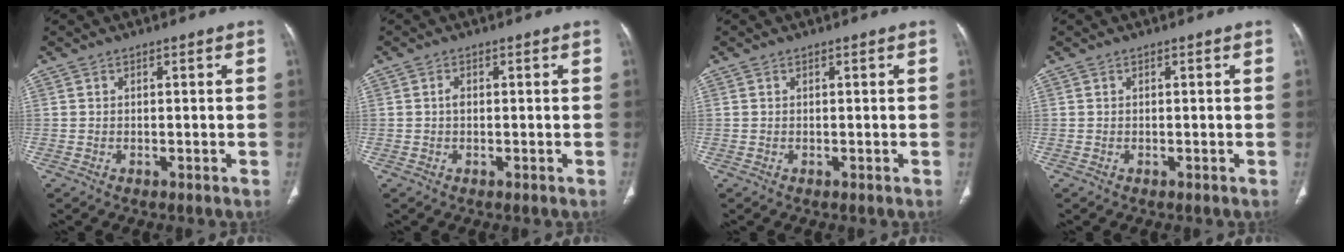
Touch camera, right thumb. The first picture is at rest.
{"total": 1.1, "force": [0.0, 0.7, 0.8], "torque": [-0.013, 0.002, -0.002]}
{"total": 0.0}
{"total": 0.0}